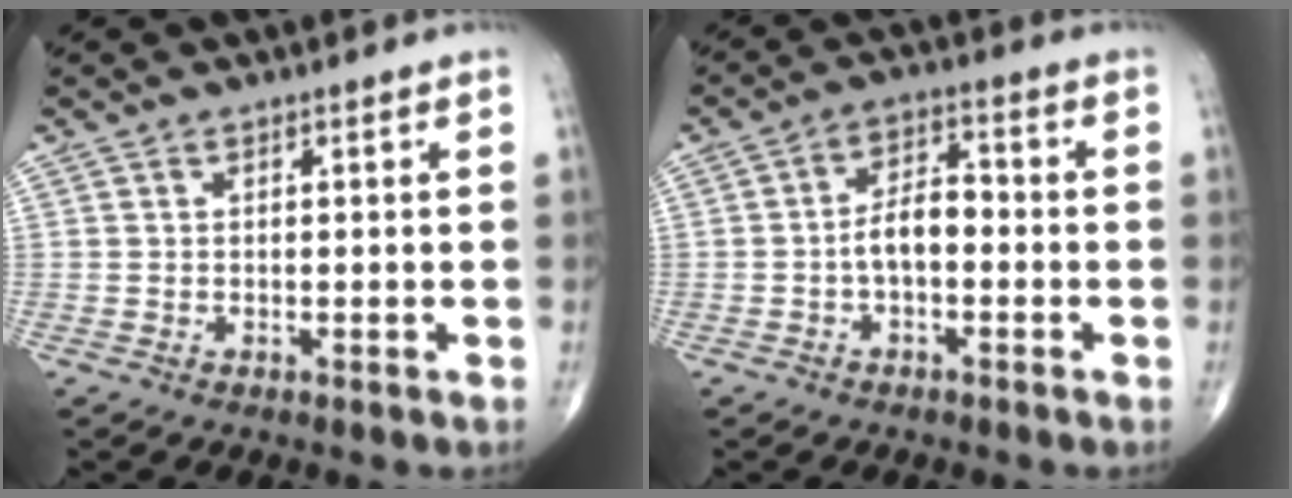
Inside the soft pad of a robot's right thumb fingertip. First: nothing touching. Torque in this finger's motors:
{"motor_torque": [1.14, 1.04, 0.91, -0.10, 0.04]}